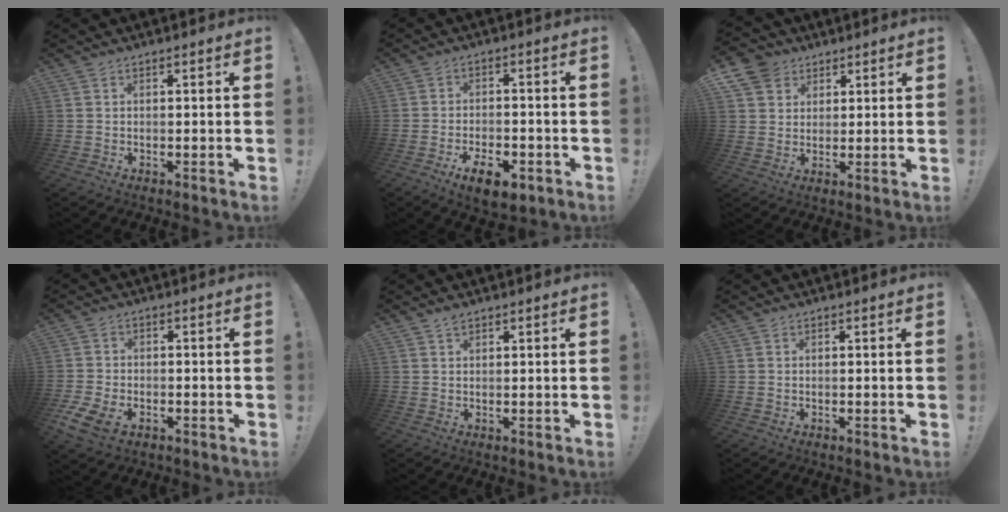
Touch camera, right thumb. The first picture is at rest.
{"total": 9.0, "force": [-5.1, 3.8, 6.3], "torque": [-0.082, 0.025, -0.086]}
{"total": 7.8, "force": [4.5, 6.2, 1.7], "torque": [-0.026, -0.028, 0.089]}
{"total": 7.5, "force": [-3.5, 4.6, 4.7], "torque": [-0.107, 0.008, -0.061]}
{"total": 1.1, "force": [0.9, 0.3, 0.5], "torque": [-0.009, -0.002, 0.017]}
{"total": 0.0}